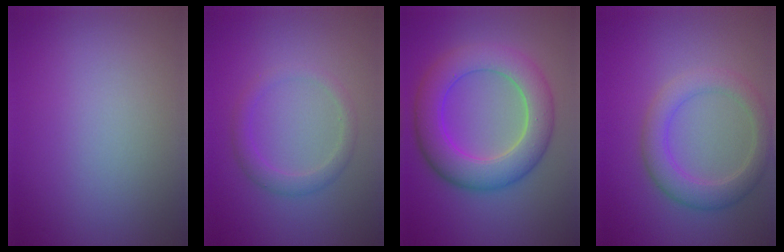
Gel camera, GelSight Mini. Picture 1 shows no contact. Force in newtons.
{"total": 2.1, "press": 2.1, "slide": 0.2}
{"total": 7.2, "press": 7.2, "slide": 0.3}
{"total": 4.0, "press": 4.0, "slide": 0.2}